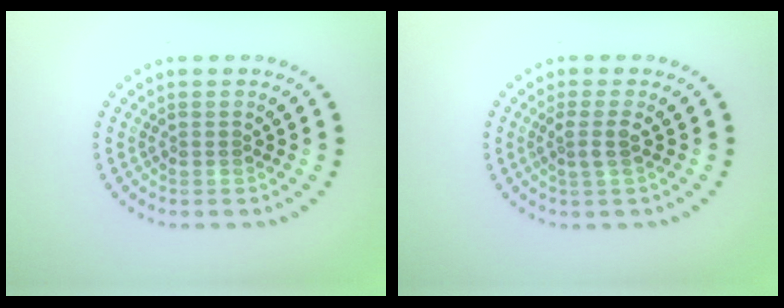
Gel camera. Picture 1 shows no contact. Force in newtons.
{"total": 1.6, "press": 1.3, "slide": 0.9}